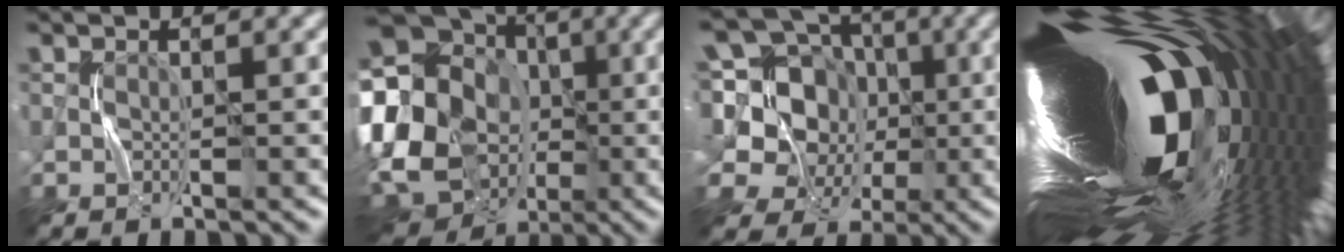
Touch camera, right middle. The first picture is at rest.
{"total": 20.4, "force": [-3.9, 17.3, 10.2], "torque": [-0.175, 0.031, -0.111]}
{"total": 11.5, "force": [1.6, 10.0, 5.4], "torque": [-0.142, 0.039, 0.006]}
{"total": 20.6, "force": [0.4, 6.4, 19.6], "torque": [-0.323, -0.033, 0.012]}